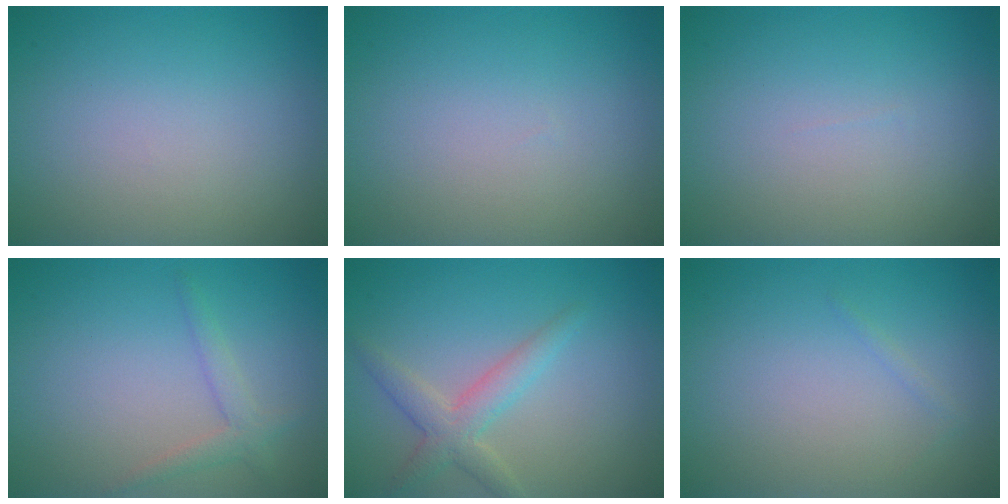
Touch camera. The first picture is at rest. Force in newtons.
{"total": 0.0}
{"total": 0.0}
{"total": 1.8, "press": 1.8, "slide": 0.2}
{"total": 2.8, "press": 2.8, "slide": 0.1}
{"total": 0.5, "press": 0.5, "slide": 0.0}